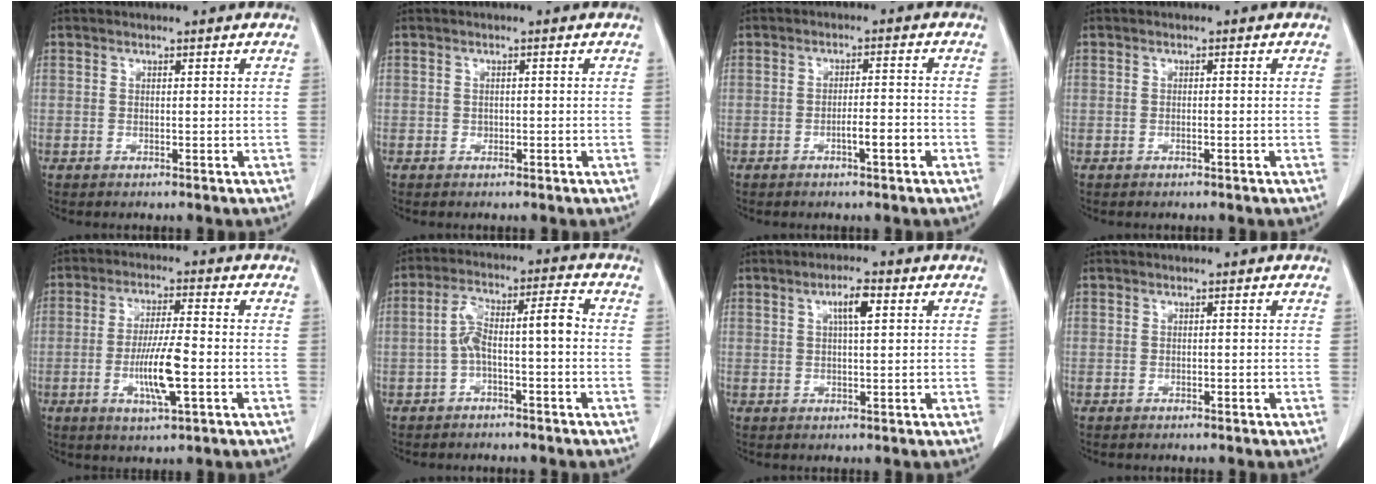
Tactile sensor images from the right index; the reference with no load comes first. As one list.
[{"total": 0.6, "force": [-0.2, 0.5, 0.2], "torque": [0.001, 0.002, -0.006]}, {"total": 3.6, "force": [-1.6, 0.4, 3.1], "torque": [-0.046, 0.002, -0.027]}, {"total": 0.5, "force": [-0.3, 0.0, 0.5], "torque": [-0.008, 0.000, -0.004]}, {"total": 8.6, "force": [-2.3, 0.9, 8.2], "torque": [-0.154, -0.007, -0.043]}, {"total": 7.4, "force": [-1.2, 1.4, 7.1], "torque": [-0.132, 0.039, -0.023]}, {"total": 3.9, "force": [1.3, 0.7, 3.5], "torque": [-0.063, 0.004, 0.022]}, {"total": 0.0}]